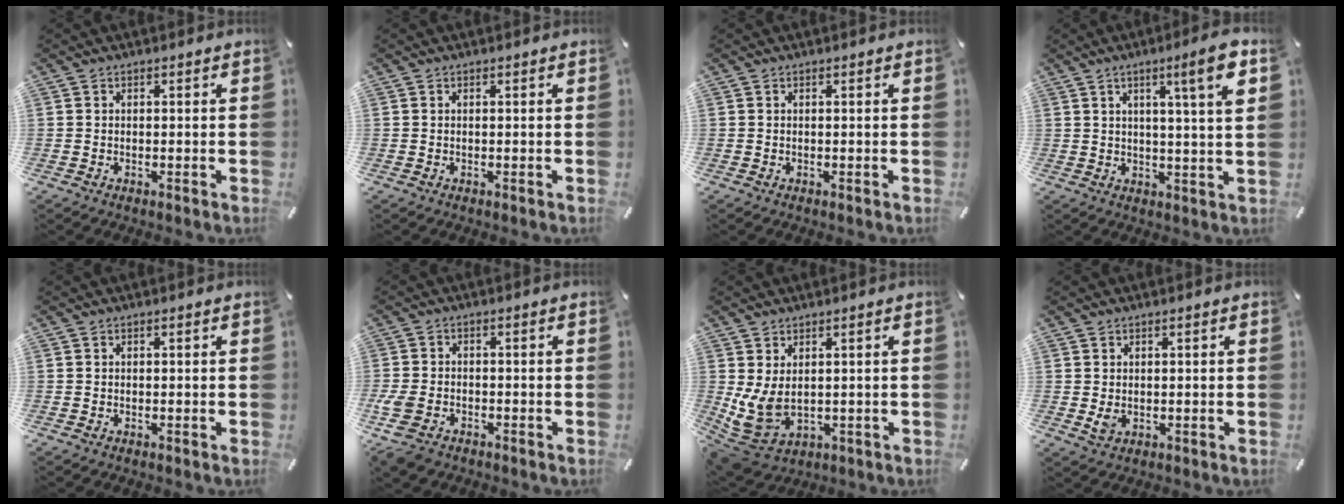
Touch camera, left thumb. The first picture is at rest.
{"total": 0.0}
{"total": 0.0}
{"total": 10.4, "force": [4.5, 0.3, 9.4], "torque": [-0.145, -0.013, 0.062]}
{"total": 0.0}
{"total": 5.7, "force": [-2.9, 3.8, 3.1], "torque": [-0.084, 0.004, -0.056]}
{"total": 9.0, "force": [1.3, 6.5, 6.1], "torque": [-0.146, -0.022, 0.028]}
{"total": 2.1, "force": [0.1, 1.7, 1.2], "torque": [-0.021, -0.006, 0.000]}